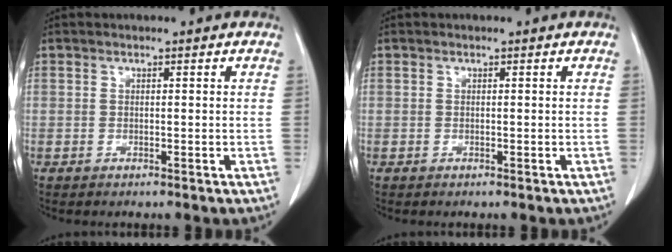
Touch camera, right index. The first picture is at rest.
{"total": 0.0}